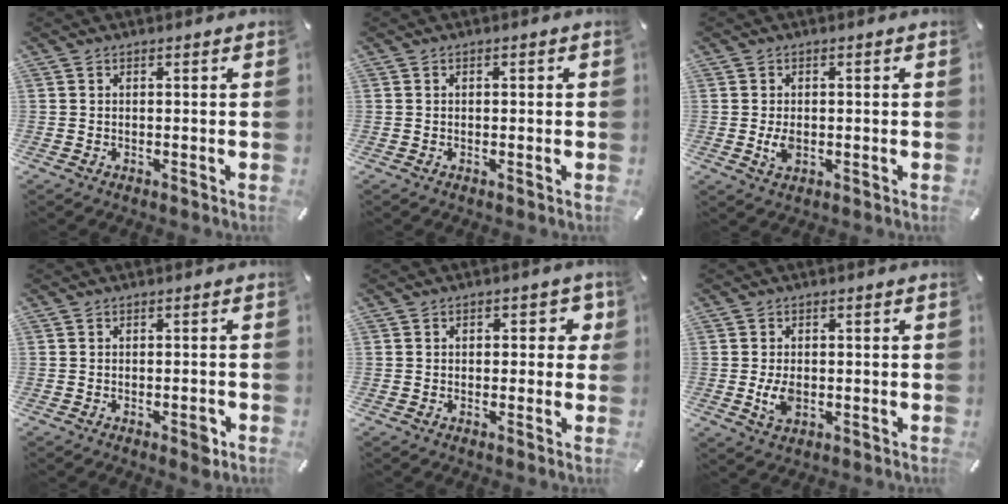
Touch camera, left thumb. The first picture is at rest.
{"total": 0.6, "force": [-0.1, 0.4, 0.4], "torque": [-0.008, 0.002, -0.003]}
{"total": 3.5, "force": [-0.4, 2.3, 2.6], "torque": [-0.060, -0.001, -0.010]}
{"total": 3.0, "force": [-1.3, 1.2, 2.4], "torque": [-0.037, 0.009, -0.022]}
{"total": 4.0, "force": [0.5, 2.8, 2.8], "torque": [-0.024, 0.000, -0.001]}
{"total": 4.8, "force": [-0.7, 3.2, 3.6], "torque": [-0.089, -0.004, -0.017]}